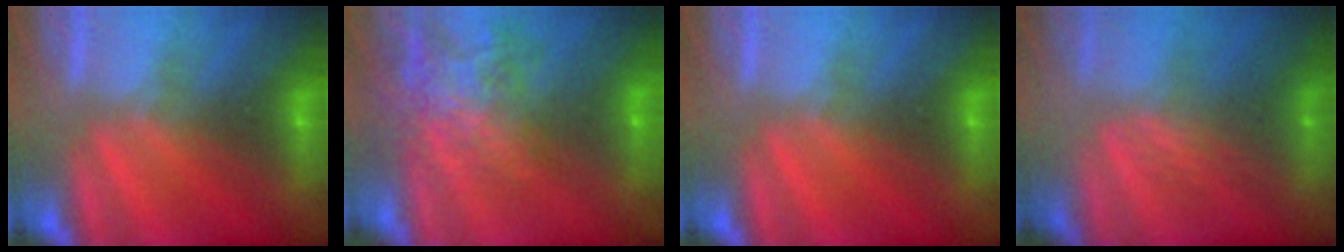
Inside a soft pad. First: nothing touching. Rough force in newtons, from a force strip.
{"total": 9.4}
{"total": 0.0}
{"total": 2.4}